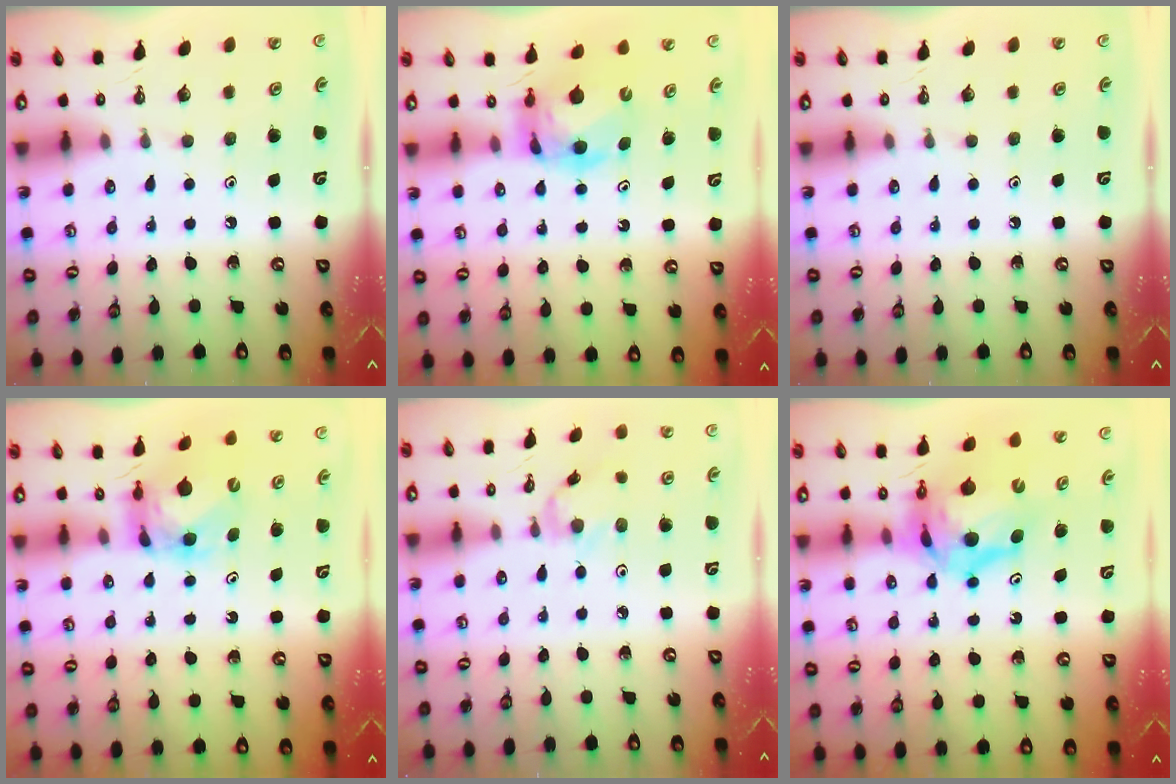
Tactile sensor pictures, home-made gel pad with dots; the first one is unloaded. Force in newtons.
{"total": 5.6, "press": 5.6, "slide": 0.5}
{"total": 0.0}
{"total": 5.7, "press": 5.6, "slide": 0.6}
{"total": 1.3, "press": 1.2, "slide": 0.4}
{"total": 10.6, "press": 10.5, "slide": 1.1}